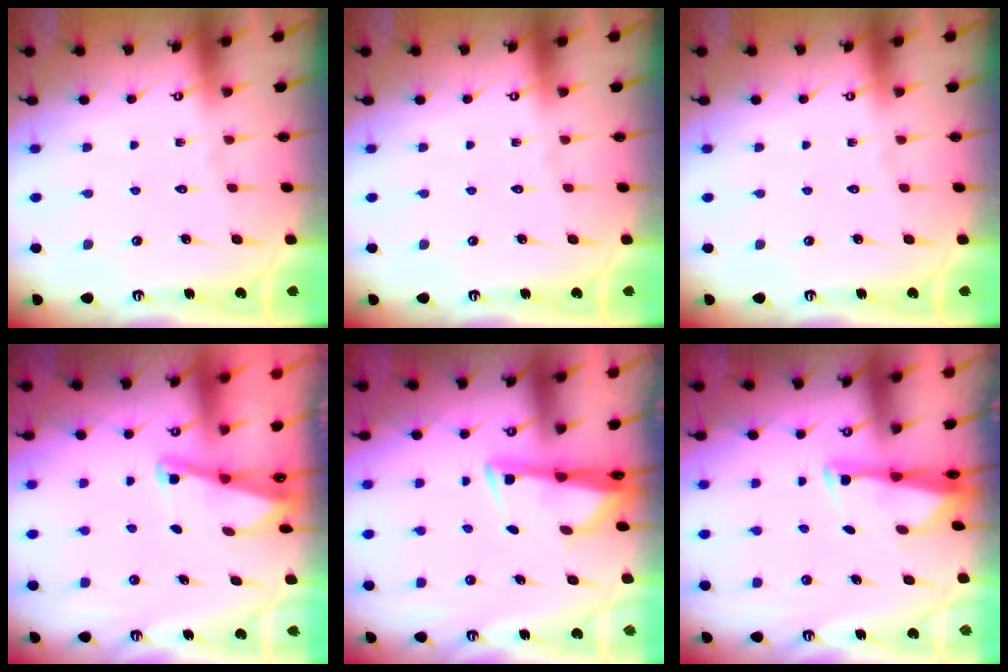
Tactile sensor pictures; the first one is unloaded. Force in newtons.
{"total": 0.0}
{"total": 0.0}
{"total": 2.1, "press": 2.0, "slide": 0.3}
{"total": 3.4, "press": 3.3, "slide": 0.9}
{"total": 3.1, "press": 3.0, "slide": 0.8}